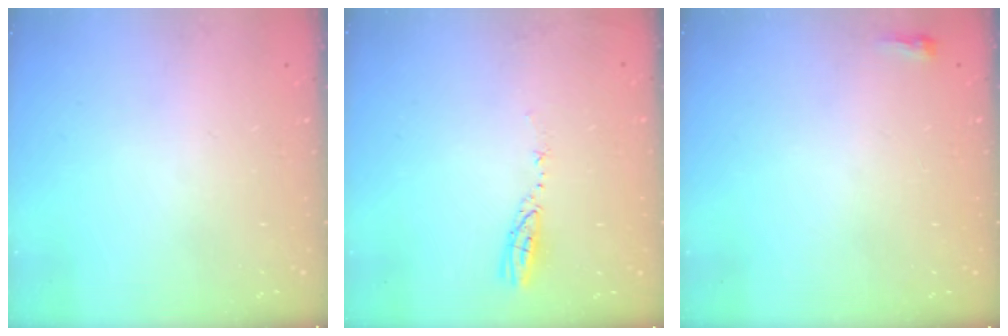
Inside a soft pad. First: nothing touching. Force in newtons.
{"total": 3.5, "press": 3.5, "slide": 0.3}
{"total": 2.4, "press": 2.4, "slide": 0.6}